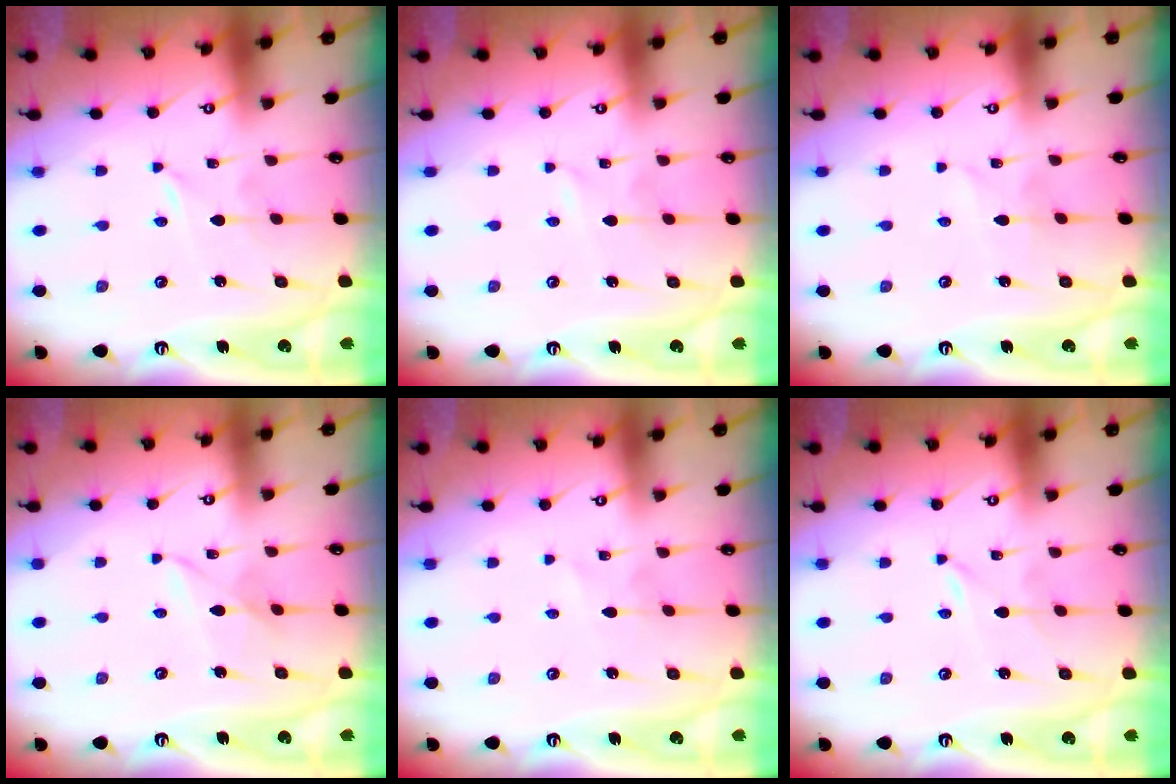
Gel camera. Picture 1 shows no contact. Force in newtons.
{"total": 0.0}
{"total": 3.1, "press": 3.1, "slide": 0.4}
{"total": 3.7, "press": 3.7, "slide": 0.4}
{"total": 1.7, "press": 1.7, "slide": 0.2}
{"total": 0.0}